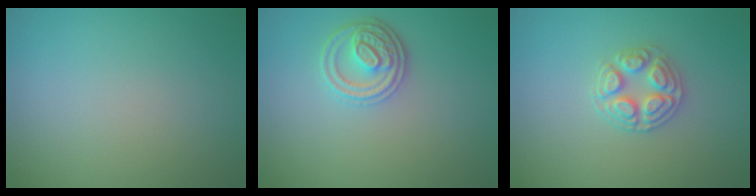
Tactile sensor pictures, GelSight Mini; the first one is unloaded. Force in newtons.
{"total": 3.6, "press": 3.2, "slide": 1.6}
{"total": 2.8, "press": 2.7, "slide": 0.9}